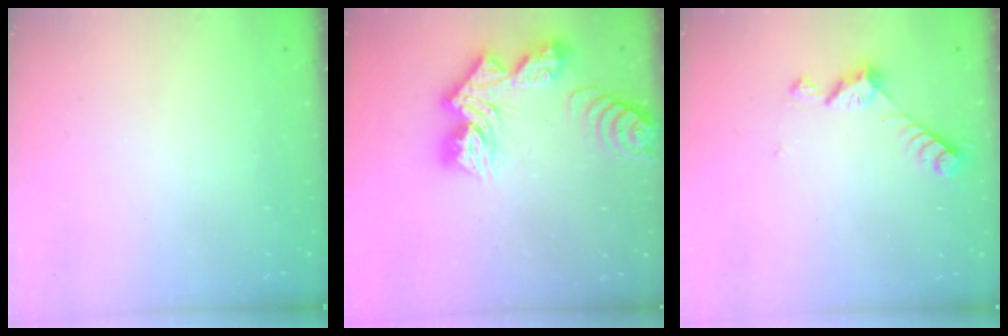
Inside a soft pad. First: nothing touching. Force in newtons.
{"total": 14.7, "press": 14.7, "slide": 1.3}
{"total": 7.2, "press": 7.2, "slide": 0.5}